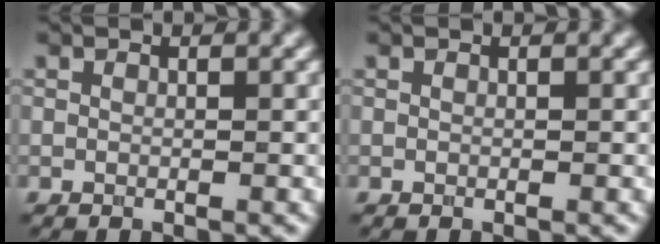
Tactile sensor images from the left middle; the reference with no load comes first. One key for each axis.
{"total": 0.0}